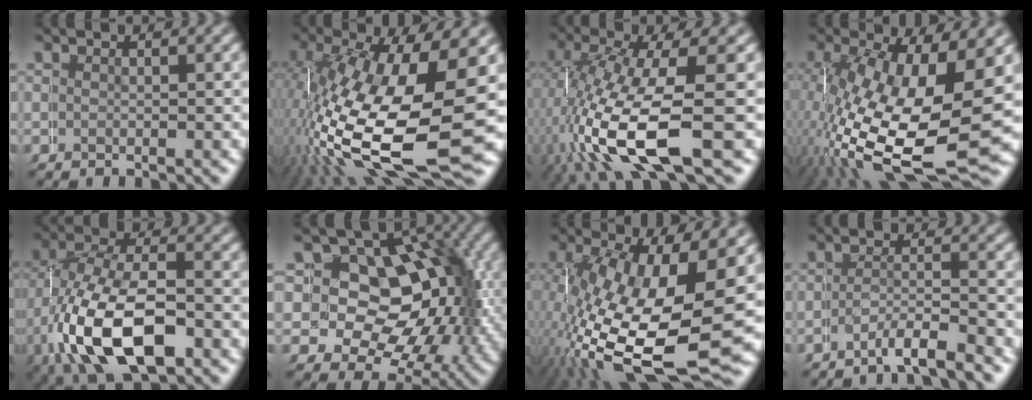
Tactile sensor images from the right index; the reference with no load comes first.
{"total": 14.3, "force": [-2.9, 7.0, 12.1], "torque": [-0.240, -0.055, -0.008]}
{"total": 8.7, "force": [-1.3, 4.1, 7.6], "torque": [-0.168, -0.032, 0.003]}
{"total": 12.2, "force": [-1.5, 6.3, 10.3], "torque": [-0.225, -0.067, 0.020]}
{"total": 9.9, "force": [-2.7, 6.4, 7.1], "torque": [-0.162, -0.047, -0.017]}
{"total": 15.2, "force": [1.0, 13.1, 7.5], "torque": [-0.151, -0.057, 0.023]}
{"total": 11.9, "force": [-2.3, 5.9, 10.0], "torque": [-0.214, -0.059, 0.002]}
{"total": 2.7, "force": [-2.6, -0.2, -0.2], "torque": [0.002, -0.007, -0.045]}